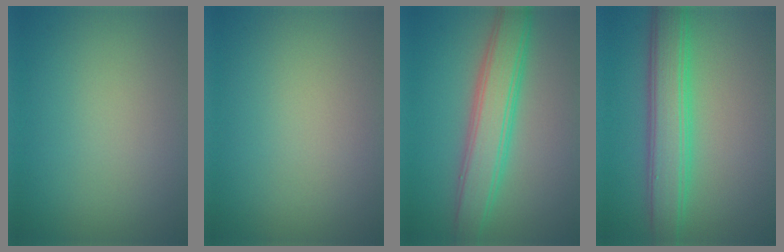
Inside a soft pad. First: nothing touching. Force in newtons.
{"total": 0.0}
{"total": 5.1, "press": 5.1, "slide": 0.0}
{"total": 5.2, "press": 5.2, "slide": 0.1}